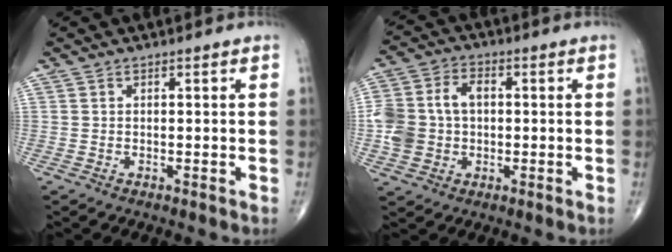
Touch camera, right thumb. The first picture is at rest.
{"total": 10.2, "force": [0.4, 6.9, 7.5], "torque": [-0.153, 0.022, 0.008]}